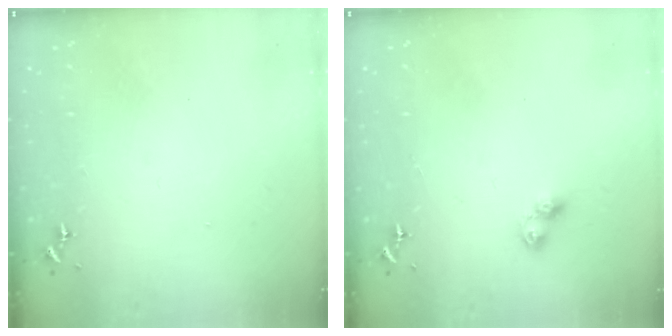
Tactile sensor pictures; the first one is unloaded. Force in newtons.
{"total": 4.5, "press": 4.5, "slide": 0.4}